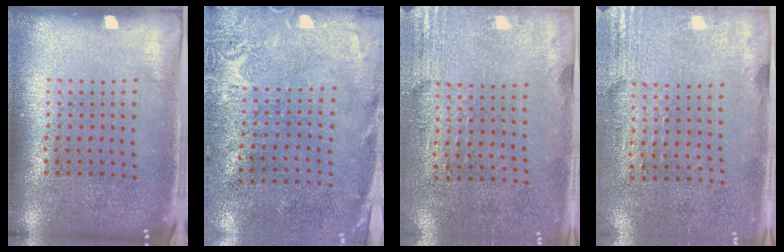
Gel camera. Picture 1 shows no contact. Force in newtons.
{"total": 2.8, "press": 2.3, "slide": 1.6}
{"total": 2.8, "press": 2.5, "slide": 1.4}
{"total": 2.9, "press": 2.5, "slide": 1.5}